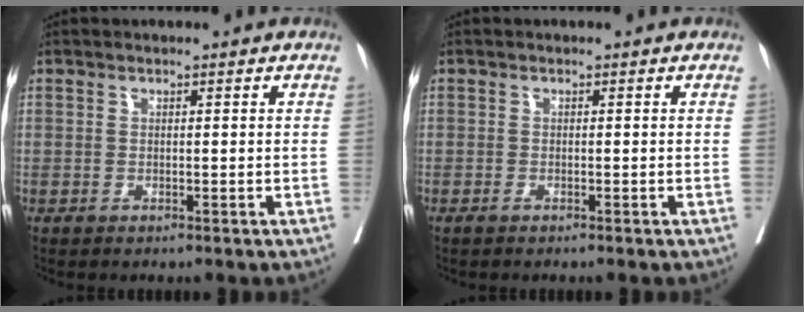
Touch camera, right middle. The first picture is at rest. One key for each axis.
{"total": 0.7, "fx": -0.5, "fy": 0.0, "fz": 0.4, "tx": -0.009, "ty": -0.002, "tz": -0.010}